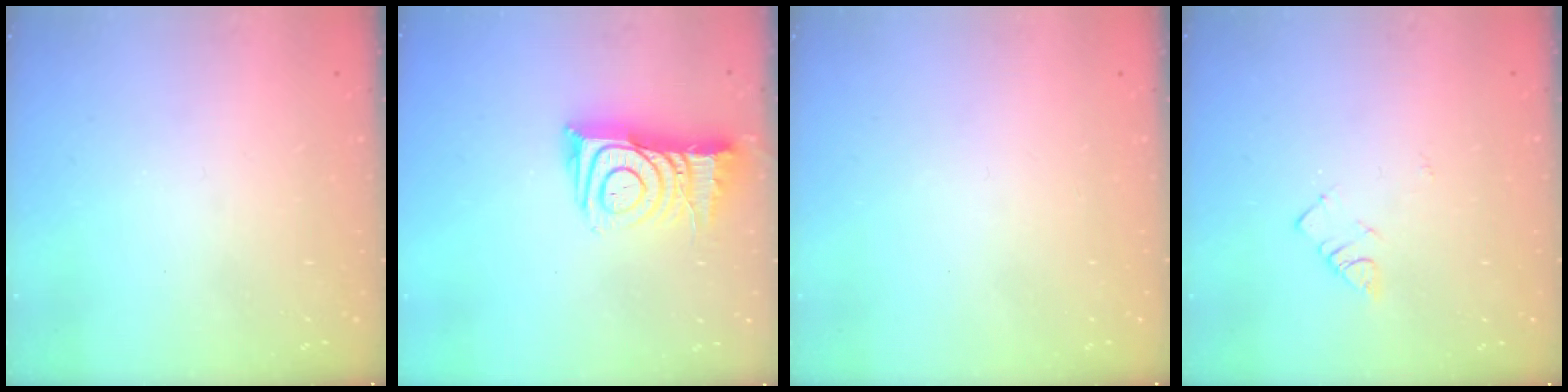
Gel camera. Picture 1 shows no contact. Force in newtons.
{"total": 12.6, "press": 12.5, "slide": 1.0}
{"total": 1.5, "press": 1.5, "slide": 0.1}
{"total": 2.8, "press": 2.7, "slide": 0.4}